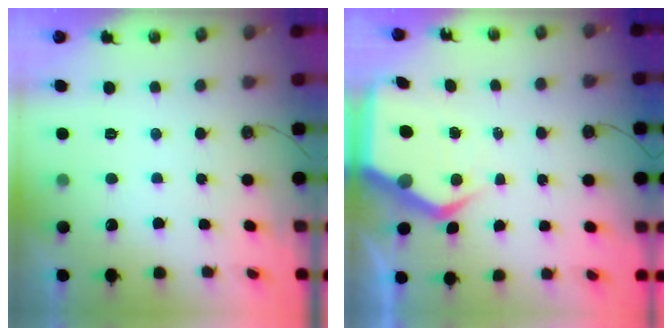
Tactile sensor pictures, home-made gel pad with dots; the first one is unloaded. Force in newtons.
{"total": 7.5, "press": 7.4, "slide": 0.9}